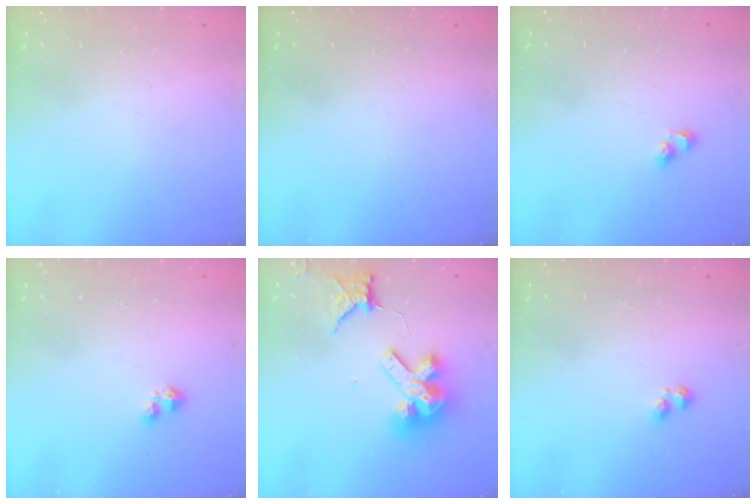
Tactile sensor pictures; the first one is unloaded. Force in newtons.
{"total": 0.0}
{"total": 2.7, "press": 2.5, "slide": 1.2}
{"total": 1.6, "press": 1.6, "slide": 0.3}
{"total": 13.7, "press": 13.6, "slide": 1.8}
{"total": 2.2, "press": 2.1, "slide": 0.6}